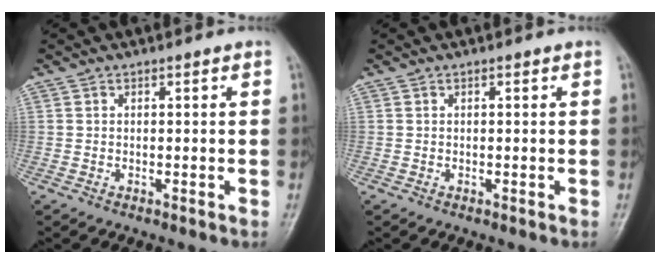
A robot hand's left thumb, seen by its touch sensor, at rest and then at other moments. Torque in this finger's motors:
{"motor_torque": [-0.14, 0.02, -0.01, 0.12, 0.00]}